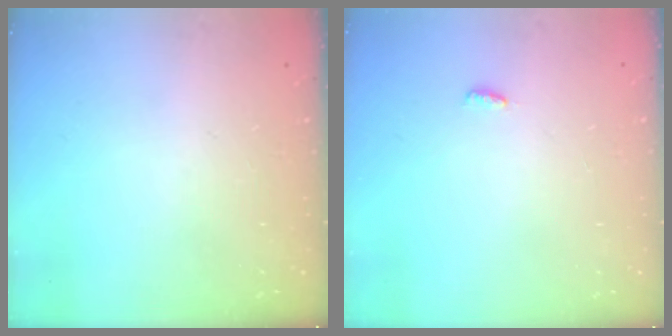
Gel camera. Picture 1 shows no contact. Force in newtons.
{"total": 3.1, "press": 2.7, "slide": 1.5}